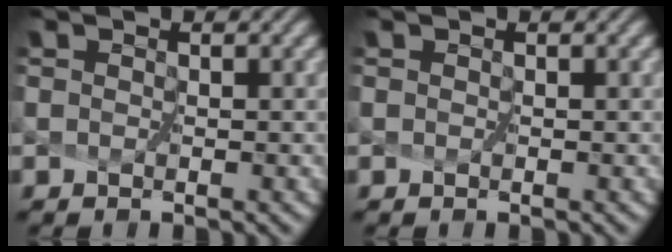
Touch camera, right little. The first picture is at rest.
{"total": 0.0}